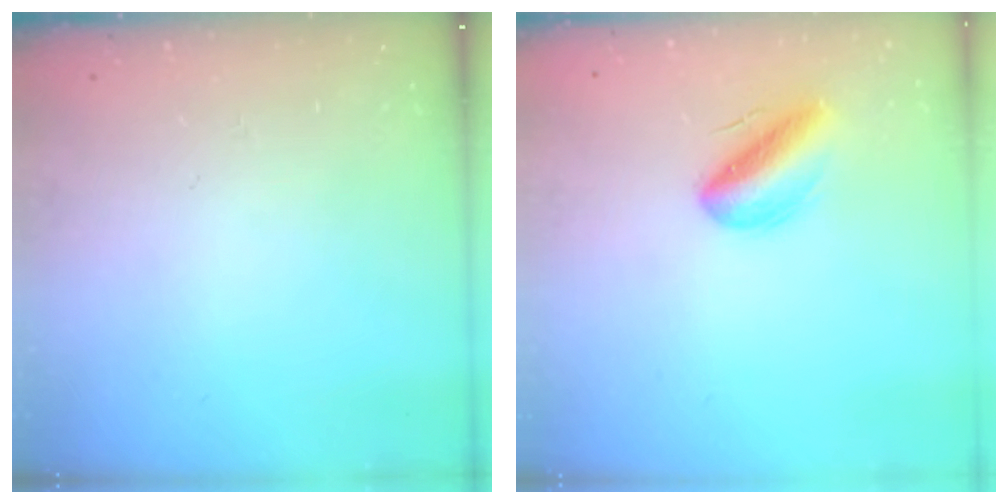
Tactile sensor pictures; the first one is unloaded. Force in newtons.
{"total": 9.8, "press": 9.4, "slide": 2.9}